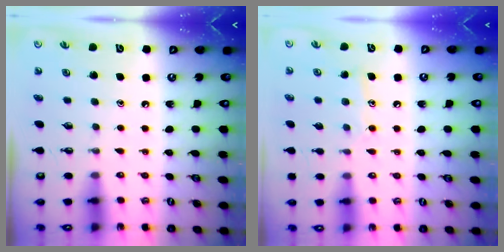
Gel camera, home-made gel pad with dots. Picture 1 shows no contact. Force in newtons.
{"total": 8.0, "press": 8.0, "slide": 0.5}